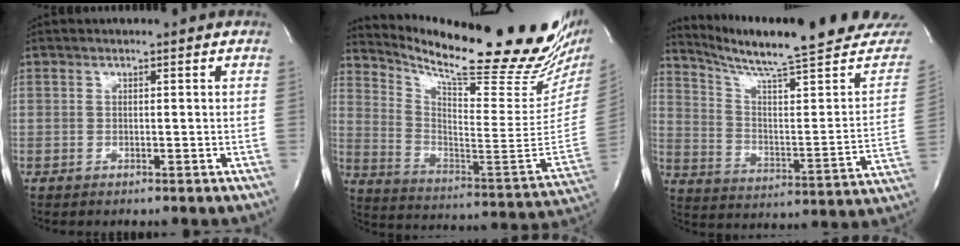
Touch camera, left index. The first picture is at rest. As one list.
[{"total": 27.9, "force": [23.4, 2.3, 15.0], "torque": [-0.248, -0.090, 0.326]}, {"total": 26.5, "force": [23.7, 1.6, 11.7], "torque": [-0.179, -0.079, 0.319]}]